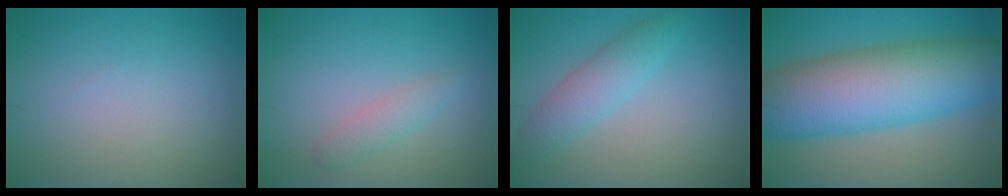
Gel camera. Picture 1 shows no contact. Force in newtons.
{"total": 1.6, "press": 1.6, "slide": 0.1}
{"total": 2.4, "press": 2.4, "slide": 0.2}
{"total": 12.1, "press": 12.1, "slide": 0.3}